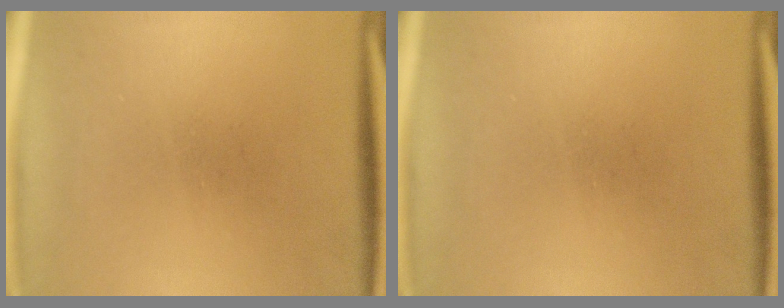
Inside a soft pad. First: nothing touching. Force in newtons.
{"total": 0.0}